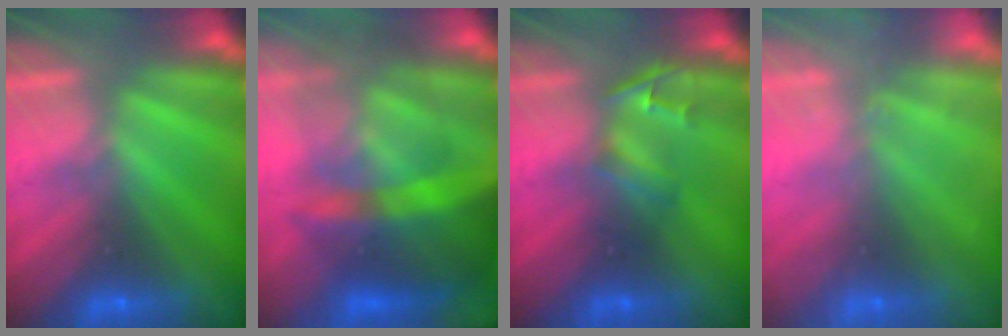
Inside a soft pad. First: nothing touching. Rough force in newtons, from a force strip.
{"total": 9.1}
{"total": 2.4}
{"total": 2.4}